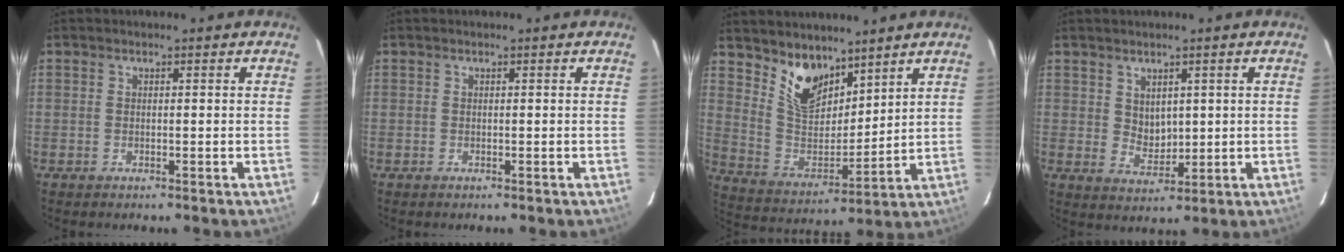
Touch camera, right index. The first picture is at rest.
{"total": 0.0}
{"total": 11.4, "force": [8.2, 5.9, 5.3], "torque": [-0.105, 0.001, 0.164]}
{"total": 4.0, "force": [1.8, 3.0, 1.9], "torque": [-0.027, -0.004, 0.042]}